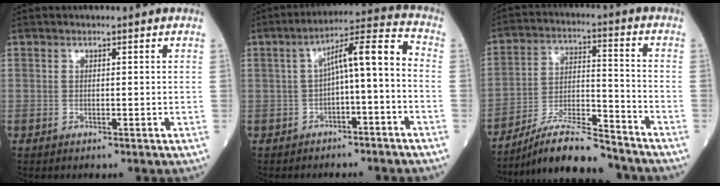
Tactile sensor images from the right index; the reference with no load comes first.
{"total": 8.6, "force": [-1.2, 1.4, 8.4], "torque": [-0.128, 0.044, -0.018]}
{"total": 12.8, "force": [-11.4, 1.1, 5.6], "torque": [-0.100, 0.005, -0.203]}